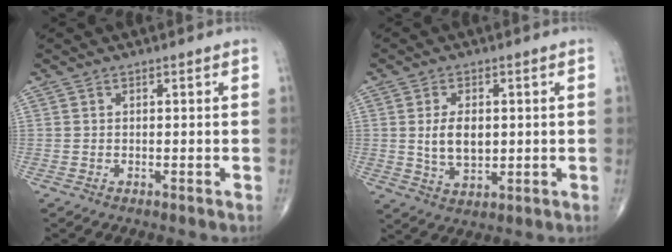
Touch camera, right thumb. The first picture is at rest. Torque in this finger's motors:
{"motor_torque": [-0.14, 0.25, 0.19, -0.04, -0.03]}